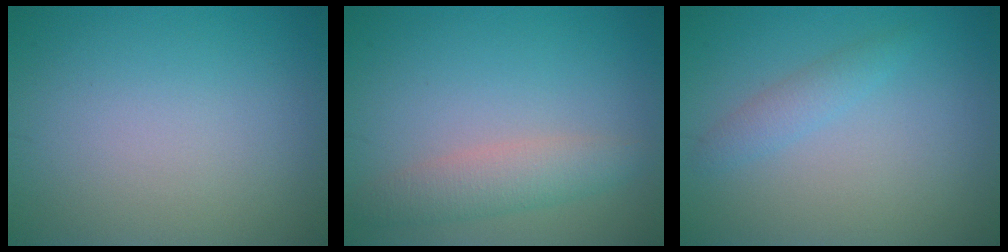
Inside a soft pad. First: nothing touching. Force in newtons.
{"total": 3.1, "press": 3.1, "slide": 0.0}
{"total": 1.7, "press": 1.6, "slide": 0.0}